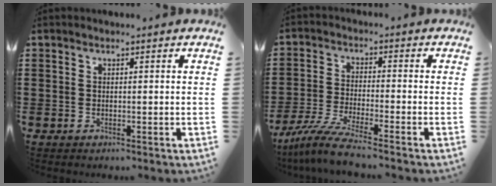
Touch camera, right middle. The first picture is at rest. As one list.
[{"total": 6.7, "force": [-5.7, -0.1, 3.5], "torque": [-0.088, -0.020, -0.114]}]